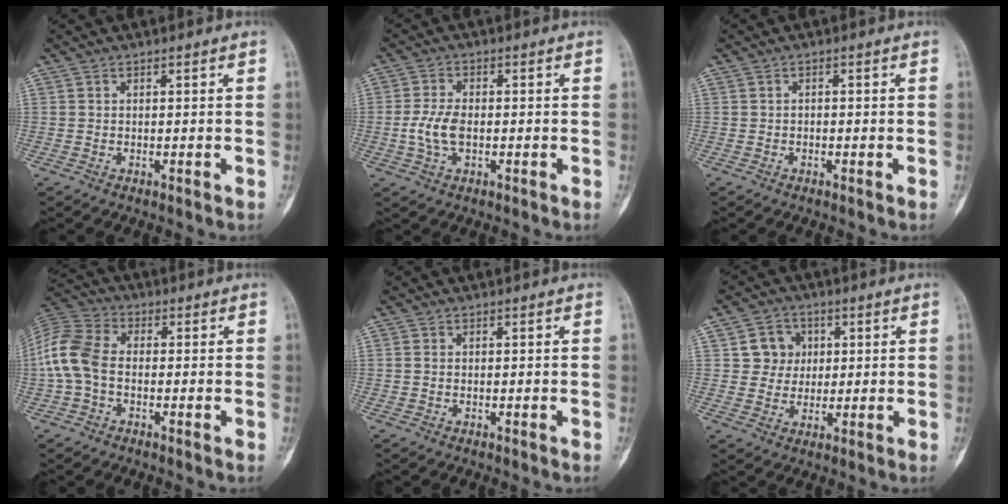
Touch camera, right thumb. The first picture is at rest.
{"total": 5.5, "force": [-0.8, 3.0, 4.6], "torque": [-0.103, 0.007, -0.017]}
{"total": 0.6, "force": [-0.3, 0.4, 0.3], "torque": [-0.002, 0.002, -0.008]}
{"total": 9.7, "force": [-1.0, 6.3, 7.3], "torque": [-0.158, 0.025, -0.033]}
{"total": 0.5, "force": [0.0, 0.4, 0.4], "torque": [-0.011, 0.000, -0.001]}
{"total": 6.2, "force": [1.4, 5.8, 1.7], "torque": [0.009, 0.004, 0.019]}